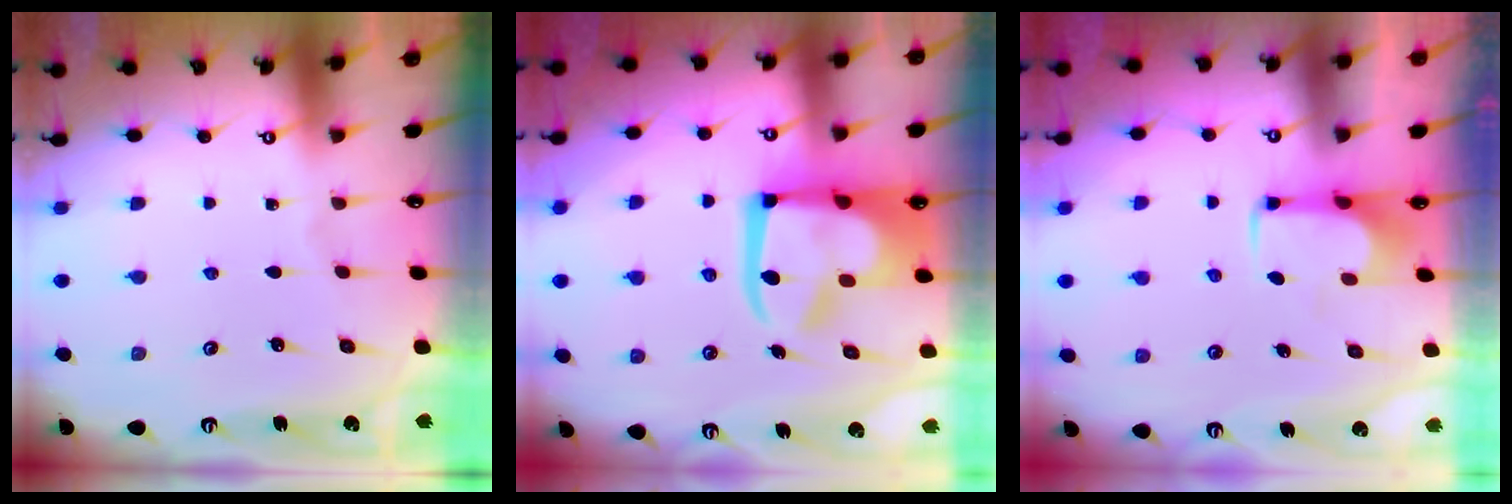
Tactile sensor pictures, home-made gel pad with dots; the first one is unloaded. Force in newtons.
{"total": 12.2, "press": 12.0, "slide": 1.7}
{"total": 1.5, "press": 1.4, "slide": 0.5}